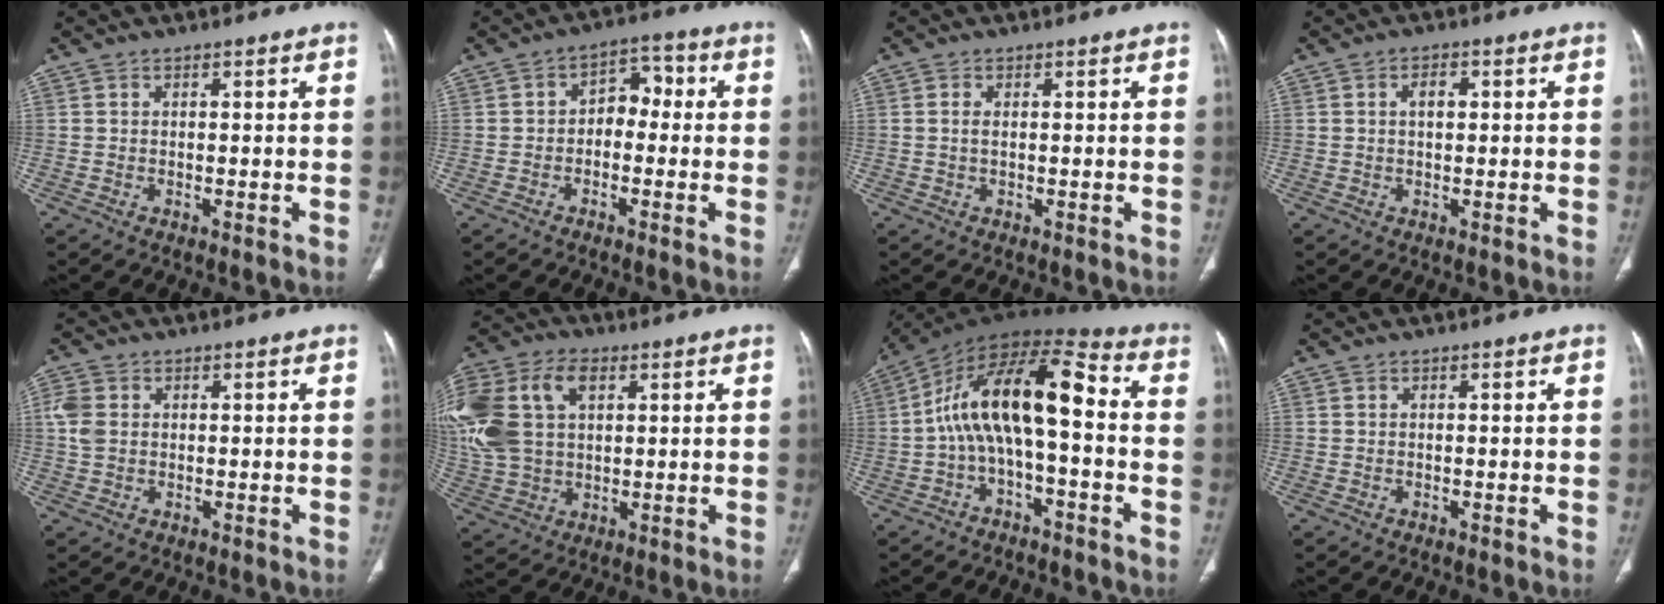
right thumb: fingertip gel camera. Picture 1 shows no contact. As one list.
[{"total": 5.9, "force": [-0.5, 4.2, 4.1], "torque": [-0.035, 0.031, -0.022]}, {"total": 1.2, "force": [0.2, 0.6, 1.0], "torque": [-0.026, 0.002, 0.006]}, {"total": 2.7, "force": [0.6, 1.5, 2.2], "torque": [-0.034, 0.006, 0.009]}, {"total": 4.1, "force": [0.7, 3.1, 2.6], "torque": [-0.068, 0.005, 0.014]}, {"total": 22.7, "force": [6.0, 15.3, 15.6], "torque": [-0.377, 0.032, 0.119]}, {"total": 15.2, "force": [-1.0, 6.3, 13.8], "torque": [-0.240, 0.065, -0.025]}, {"total": 0.0}]